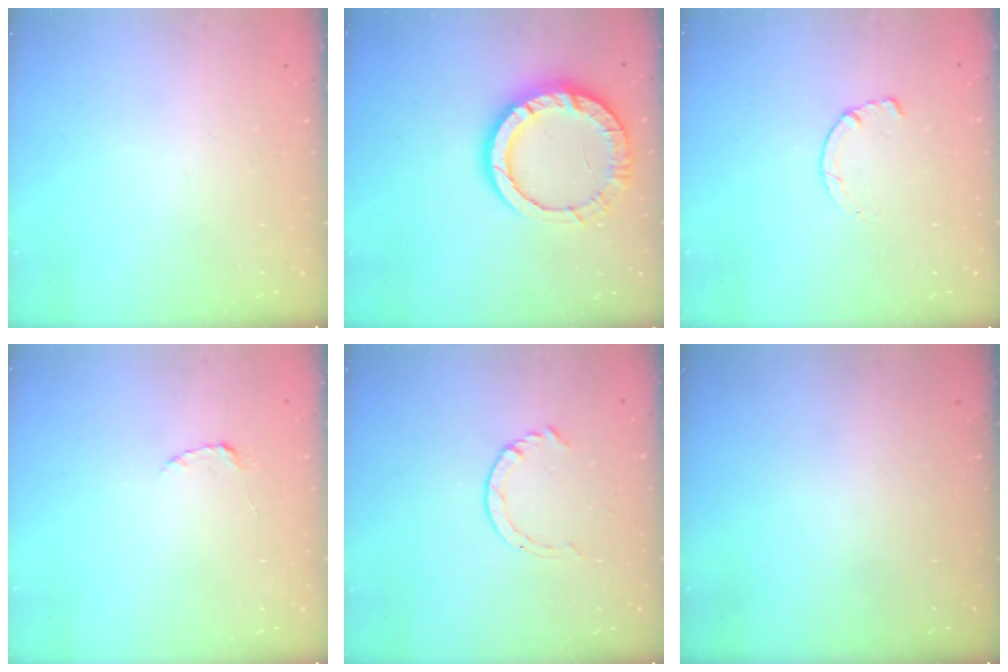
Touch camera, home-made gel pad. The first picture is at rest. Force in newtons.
{"total": 14.5, "press": 14.3, "slide": 2.2}
{"total": 1.8, "press": 1.7, "slide": 0.3}
{"total": 2.2, "press": 2.2, "slide": 0.3}
{"total": 3.4, "press": 3.4, "slide": 0.5}
{"total": 0.0}